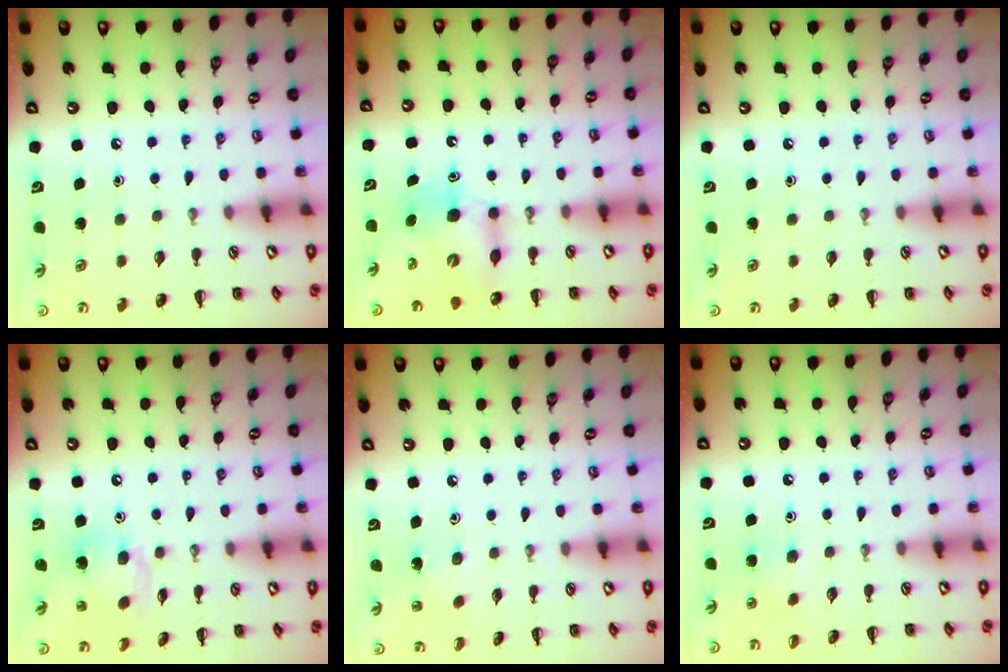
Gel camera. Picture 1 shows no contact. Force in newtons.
{"total": 6.7, "press": 6.6, "slide": 1.0}
{"total": 0.0}
{"total": 12.0, "press": 11.6, "slide": 3.0}
{"total": 1.8, "press": 1.7, "slide": 0.7}
{"total": 6.9, "press": 6.5, "slide": 2.4}